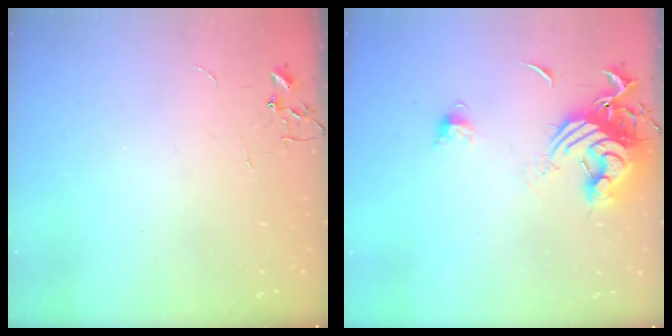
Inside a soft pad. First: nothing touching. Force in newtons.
{"total": 13.3, "press": 13.2, "slide": 1.5}